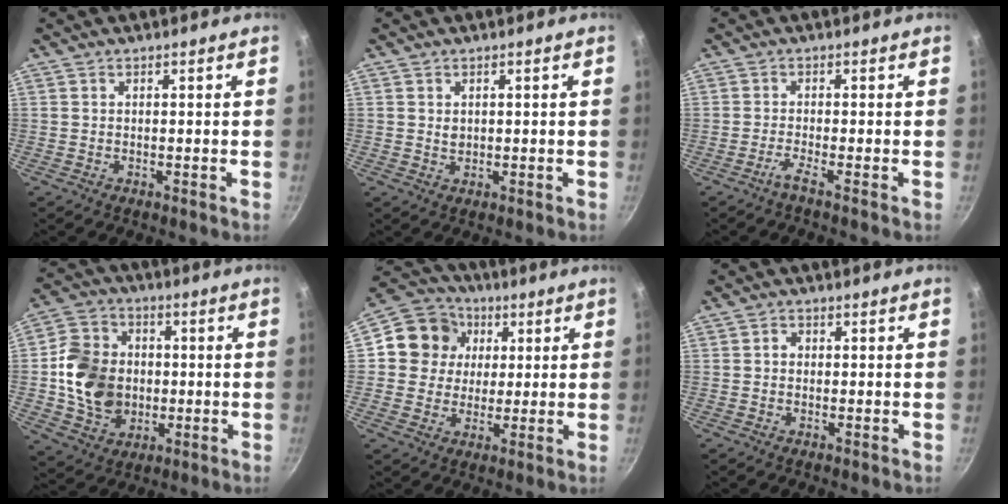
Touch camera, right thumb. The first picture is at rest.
{"total": 1.5, "force": [0.4, 1.3, 0.7], "torque": [-0.009, 0.000, 0.008]}
{"total": 1.9, "force": [-1.3, -0.5, 1.4], "torque": [-0.043, 0.003, -0.032]}
{"total": 15.0, "force": [-0.4, 12.4, 8.5], "torque": [-0.131, 0.018, -0.006]}
{"total": 11.7, "force": [2.9, 10.7, 3.9], "torque": [-0.036, 0.014, 0.038]}
{"total": 1.4, "force": [0.0, 1.2, 0.7], "torque": [-0.010, 0.006, -0.003]}